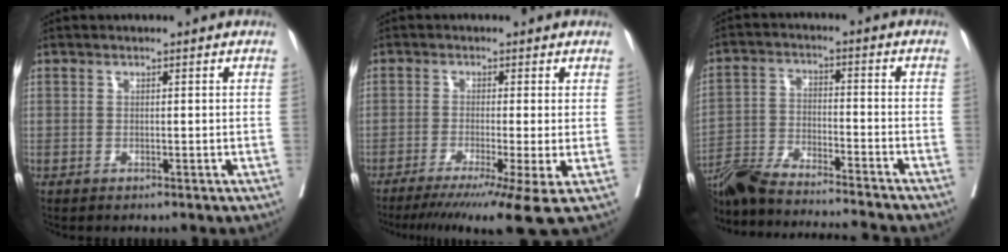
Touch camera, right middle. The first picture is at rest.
{"total": 9.3, "force": [-6.0, -1.5, 6.9], "torque": [-0.094, -0.024, -0.092]}
{"total": 18.7, "force": [-17.3, 0.3, 7.0], "torque": [-0.136, -0.020, -0.279]}